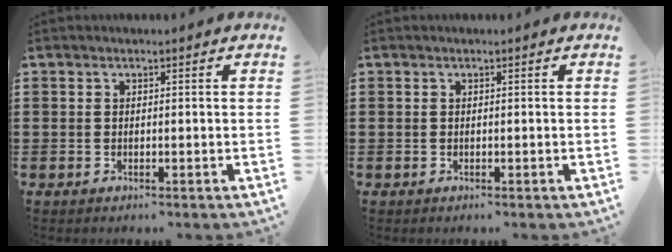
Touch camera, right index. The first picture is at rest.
{"total": 0.0}